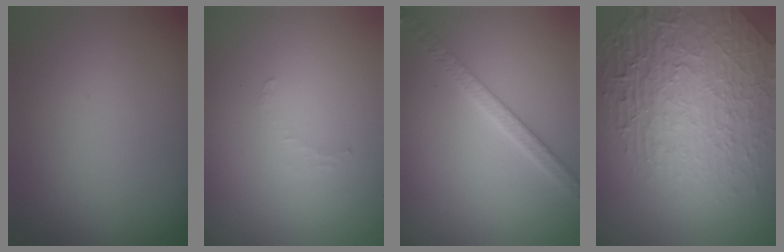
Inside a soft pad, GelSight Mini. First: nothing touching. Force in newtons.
{"total": 0.7, "press": 0.7, "slide": 0.1}
{"total": 2.9, "press": 2.8, "slide": 0.6}
{"total": 7.5, "press": 5.8, "slide": 4.8}